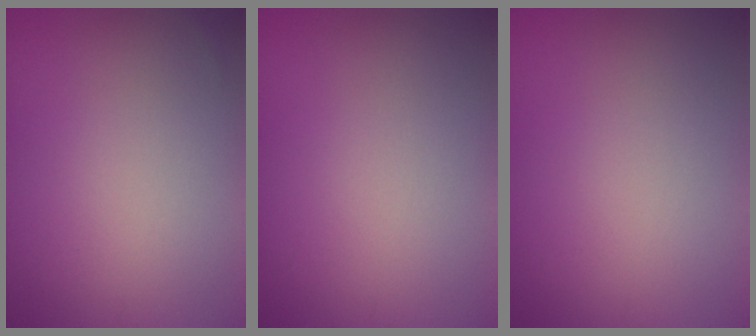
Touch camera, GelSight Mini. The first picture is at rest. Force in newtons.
{"total": 0.0}
{"total": 0.0}